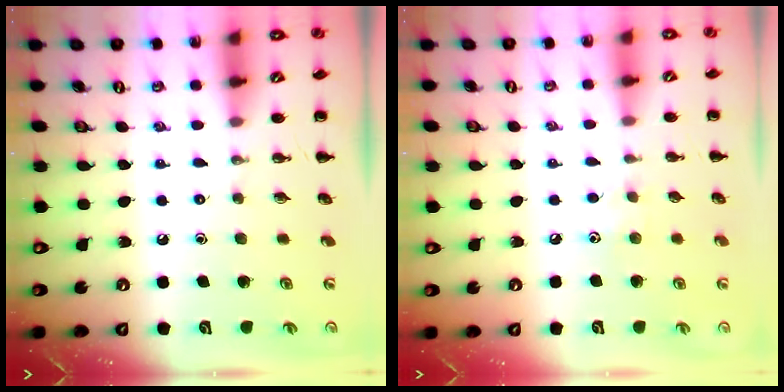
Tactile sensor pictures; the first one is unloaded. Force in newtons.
{"total": 5.0, "press": 4.8, "slide": 1.3}